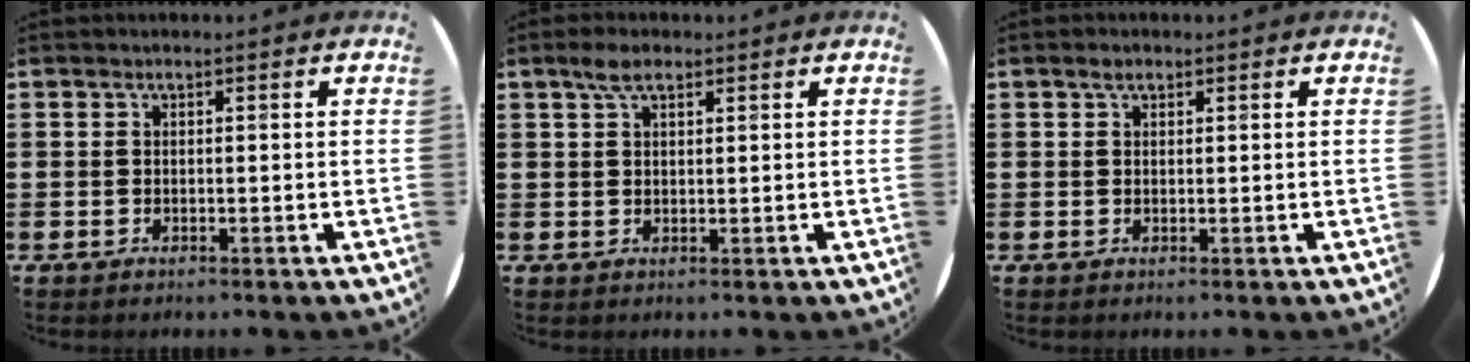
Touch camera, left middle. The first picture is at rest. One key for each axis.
{"total": 3.0, "fx": 2.1, "fy": 1.3, "fz": 1.7, "tx": -0.029, "ty": 0.004, "tz": 0.035}
{"total": 1.0, "fx": 0.7, "fy": 0.5, "fz": 0.5, "tx": -0.004, "ty": 0.001, "tz": 0.011}